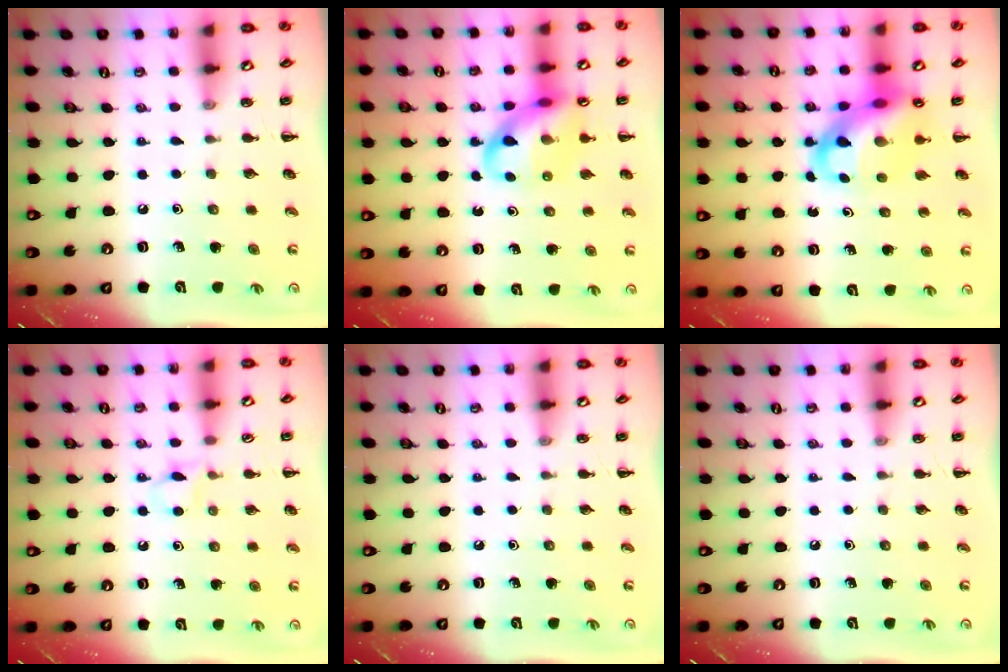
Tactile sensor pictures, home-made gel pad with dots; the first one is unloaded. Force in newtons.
{"total": 13.2, "press": 12.8, "slide": 3.3}
{"total": 14.1, "press": 13.6, "slide": 3.8}
{"total": 3.9, "press": 3.6, "slide": 1.4}
{"total": 0.0}
{"total": 0.0}